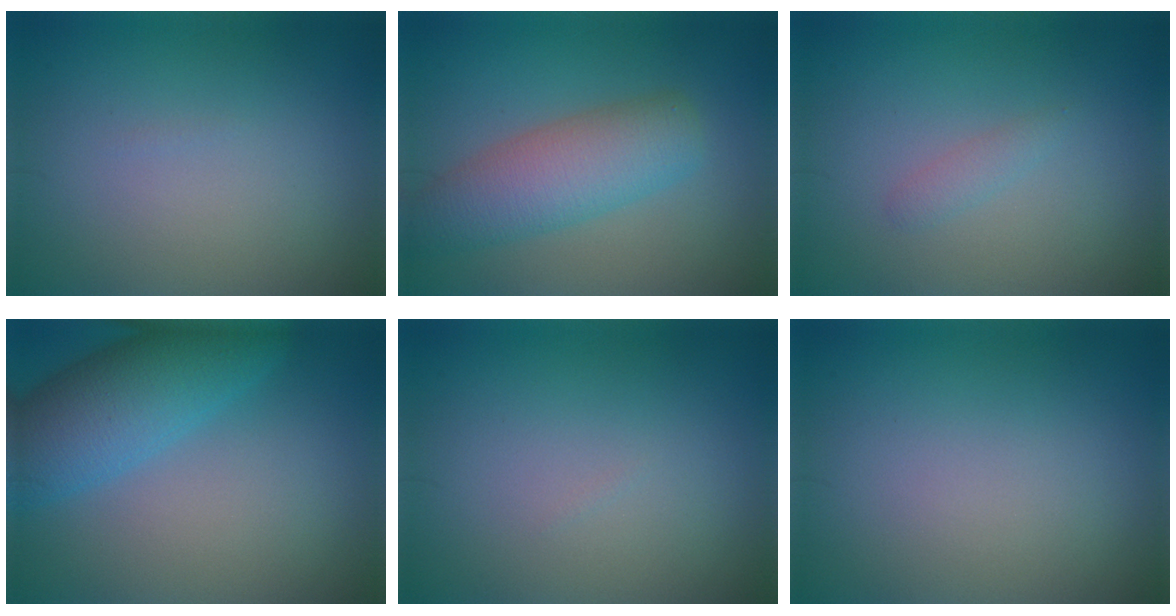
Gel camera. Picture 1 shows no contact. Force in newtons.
{"total": 5.6, "press": 5.6, "slide": 0.4}
{"total": 0.9, "press": 0.9, "slide": 0.0}
{"total": 6.9, "press": 6.9, "slide": 0.2}
{"total": 0.0}
{"total": 0.0}